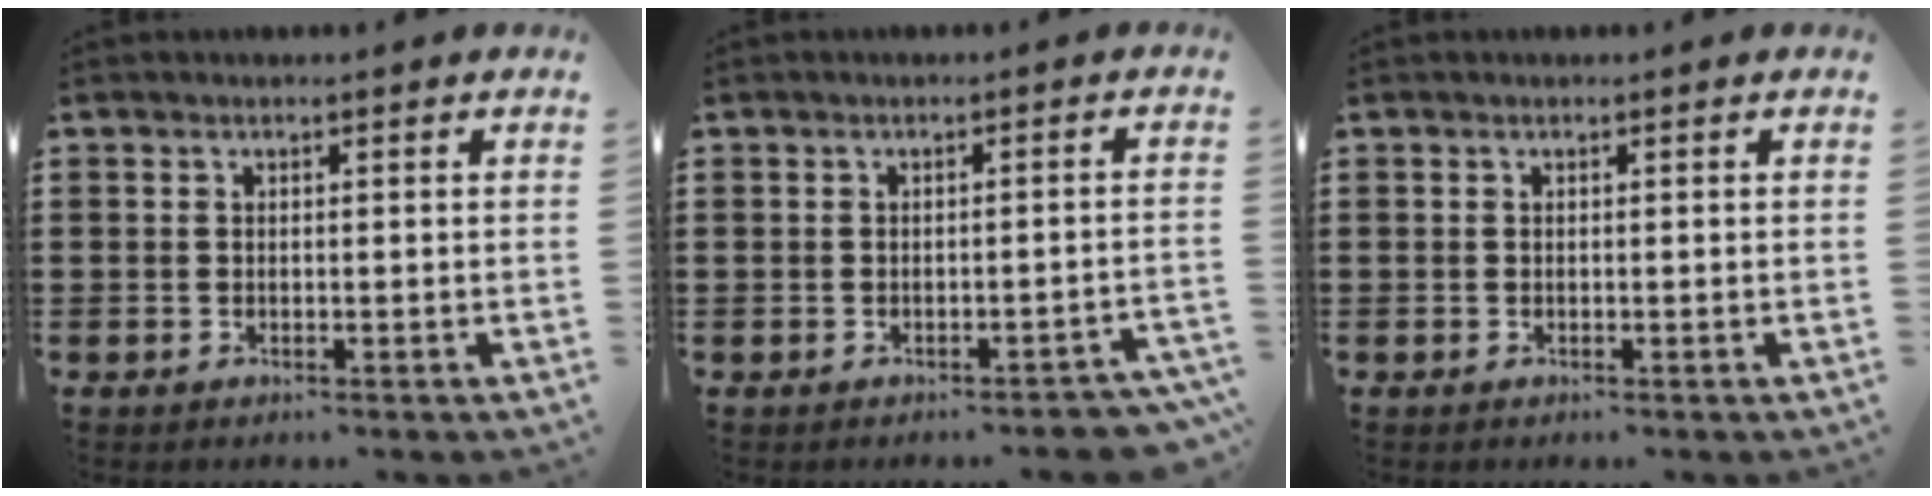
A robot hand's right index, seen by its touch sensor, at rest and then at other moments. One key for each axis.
{"total": 1.8, "fx": -1.7, "fy": 0.4, "fz": 0.5, "tx": -0.013, "ty": 0.001, "tz": -0.038}
{"total": 0.0}